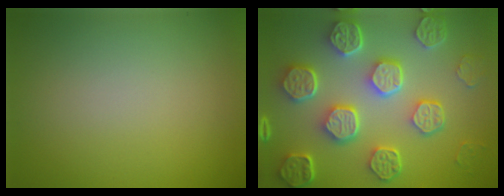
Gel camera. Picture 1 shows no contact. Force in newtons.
{"total": 8.8, "press": 6.7, "slide": 5.7}